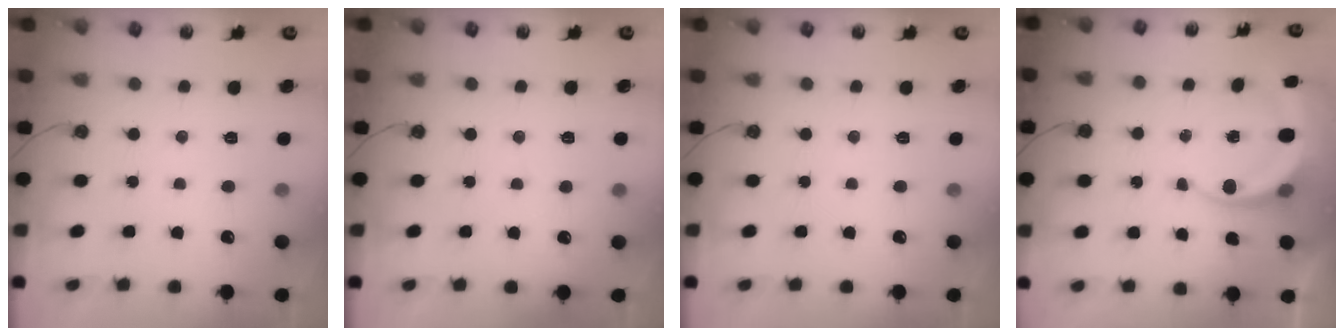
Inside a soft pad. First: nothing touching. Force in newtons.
{"total": 1.9, "press": 1.9, "slide": 0.2}
{"total": 0.0}
{"total": 6.3, "press": 6.3, "slide": 0.3}